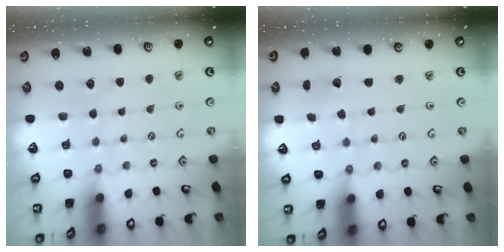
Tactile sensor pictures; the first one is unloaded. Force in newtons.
{"total": 2.4, "press": 2.4, "slide": 0.2}